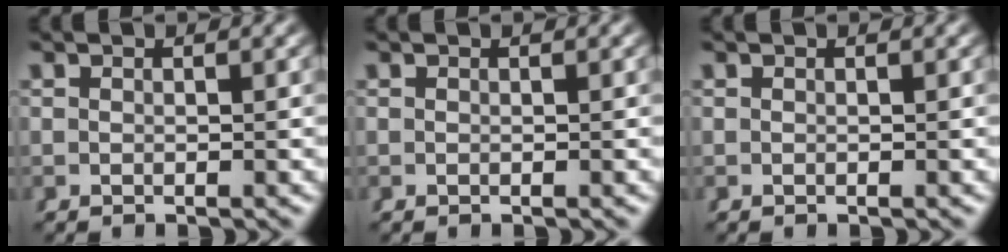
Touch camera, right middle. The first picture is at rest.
{"total": 0.0}
{"total": 0.0}